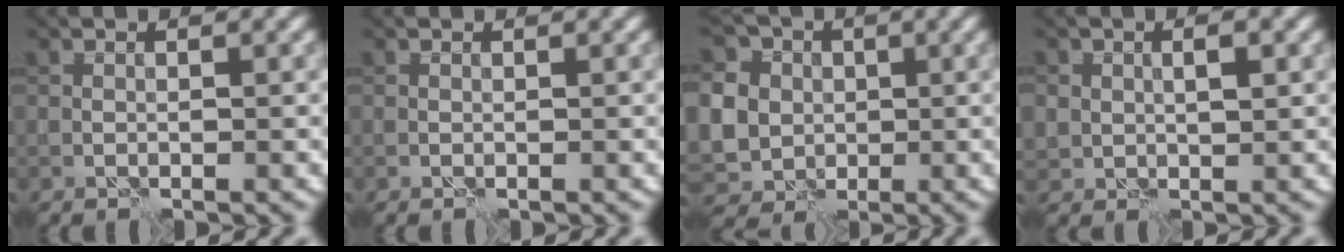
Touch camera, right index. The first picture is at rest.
{"total": 0.0}
{"total": 10.3, "force": [1.1, 9.1, 4.5], "torque": [-0.118, 0.011, -0.003]}
{"total": 2.5, "force": [0.6, 1.6, 1.8], "torque": [-0.035, 0.001, 0.012]}